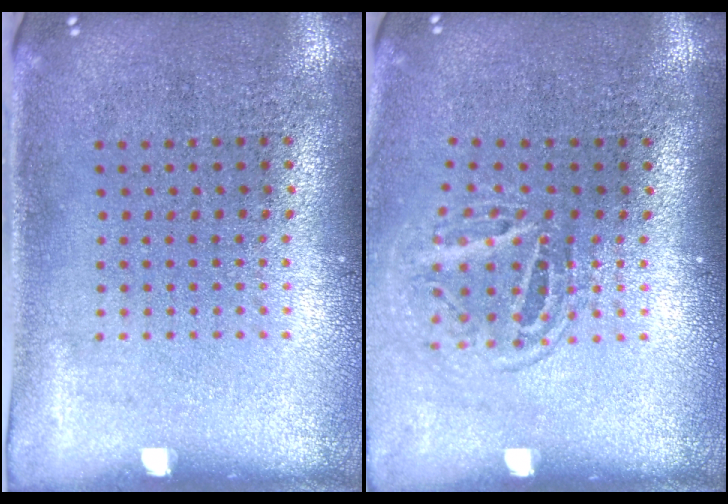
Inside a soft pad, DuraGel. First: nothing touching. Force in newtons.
{"total": 1.6, "press": 1.0, "slide": 1.3}